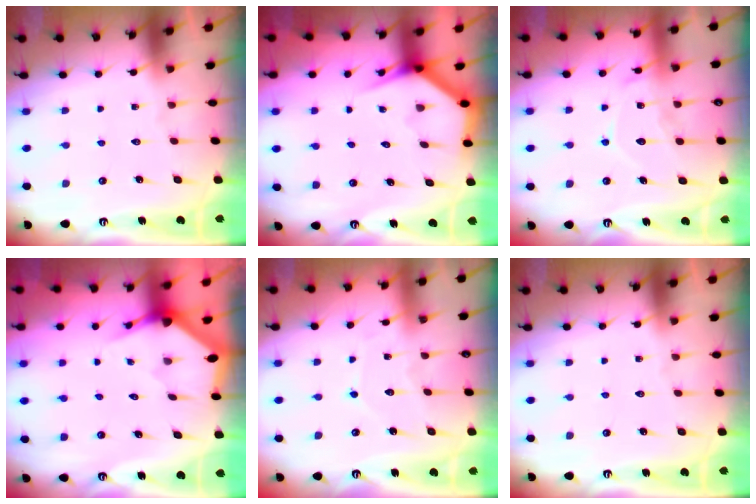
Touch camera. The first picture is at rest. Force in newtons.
{"total": 3.5, "press": 3.5, "slide": 0.2}
{"total": 12.8, "press": 12.8, "slide": 1.0}
{"total": 2.9, "press": 2.9, "slide": 0.2}
{"total": 4.0, "press": 4.0, "slide": 0.3}
{"total": 0.0}